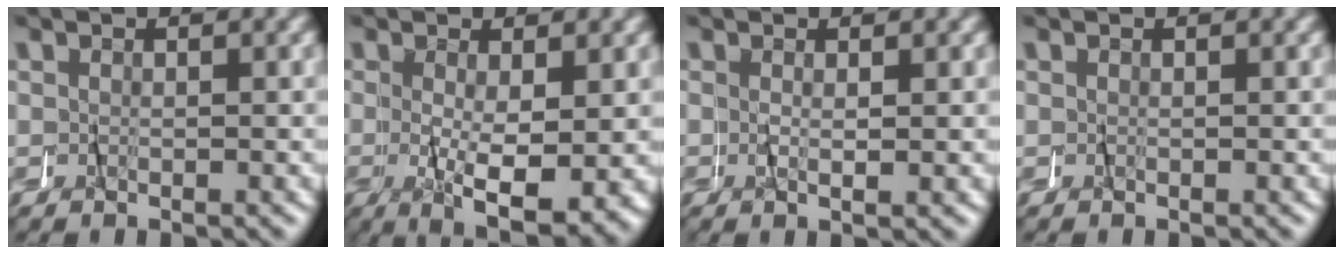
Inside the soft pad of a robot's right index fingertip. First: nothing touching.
{"total": 6.9, "force": [-2.0, 2.3, 6.2], "torque": [-0.092, -0.022, -0.022]}
{"total": 0.7, "force": [0.1, -0.6, 0.4], "torque": [-0.013, 0.000, 0.004]}
{"total": 0.0}